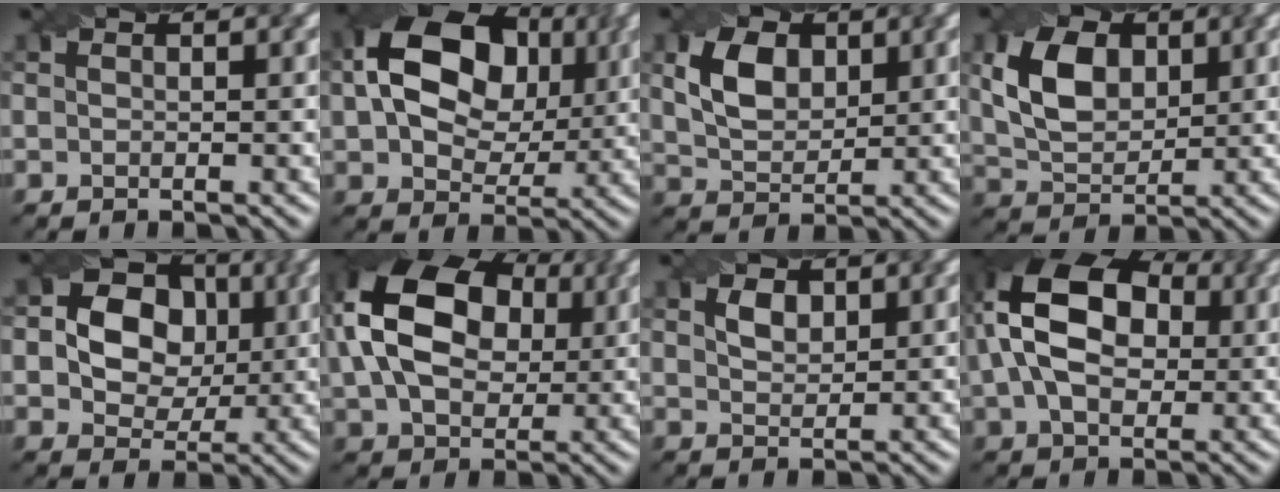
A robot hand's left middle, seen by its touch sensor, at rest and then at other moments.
{"total": 15.3, "force": [3.6, 11.1, 10.0], "torque": [-0.178, 0.032, 0.066]}
{"total": 4.7, "force": [1.5, 3.1, 3.2], "torque": [-0.068, 0.005, 0.028]}
{"total": 6.3, "force": [1.6, 4.2, 4.4], "torque": [-0.093, 0.006, 0.031]}
{"total": 11.4, "force": [2.3, 9.8, 5.5], "torque": [-0.092, 0.041, 0.026]}
{"total": 15.6, "force": [3.8, 11.3, 10.1], "torque": [-0.199, 0.031, 0.074]}
{"total": 1.8, "force": [1.0, 1.1, 1.0], "torque": [-0.023, 0.002, 0.022]}
{"total": 14.4, "force": [3.2, 9.8, 10.1], "torque": [-0.184, 0.034, 0.041]}